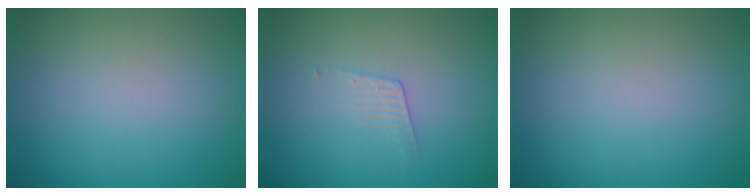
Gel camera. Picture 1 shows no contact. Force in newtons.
{"total": 1.1, "press": 0.2, "slide": 1.1}
{"total": 0.0}